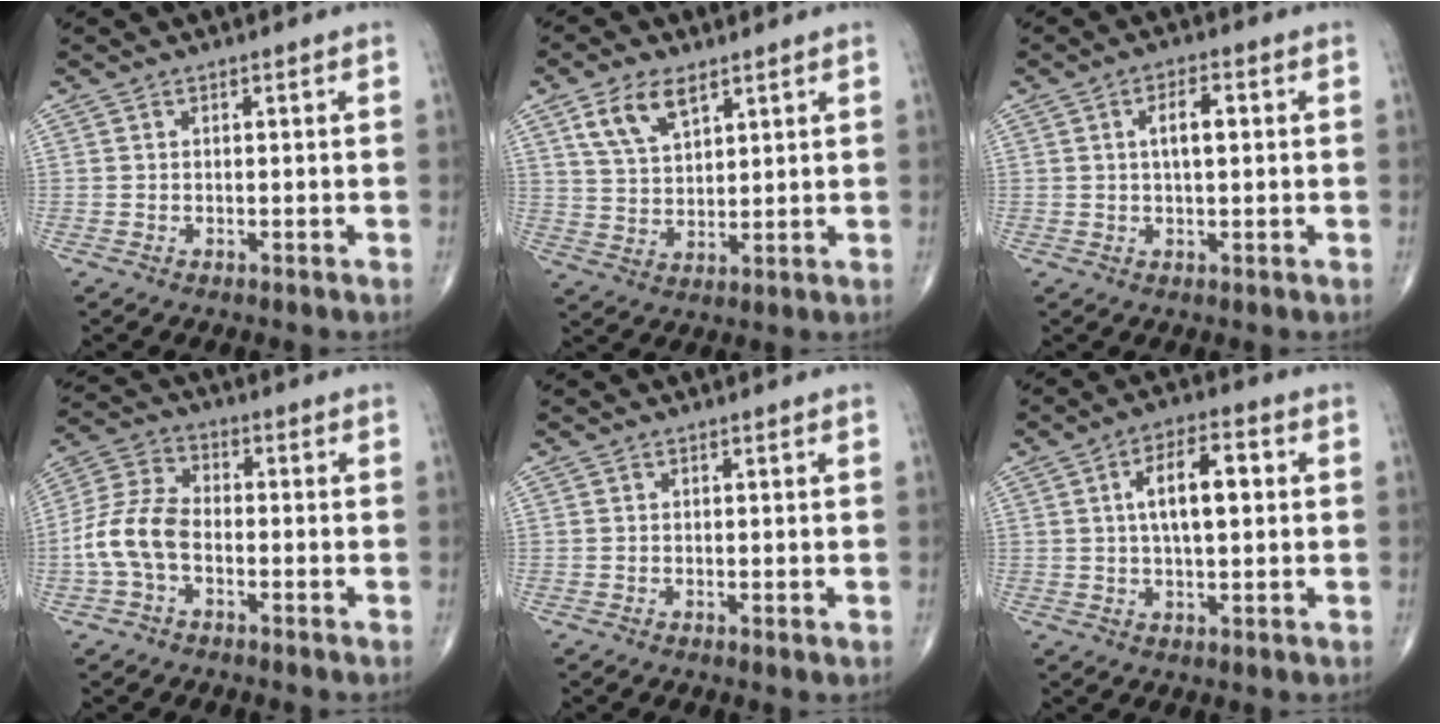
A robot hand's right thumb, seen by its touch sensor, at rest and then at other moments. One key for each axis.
{"total": 8.3, "fx": 4.7, "fy": 4.4, "fz": 5.4, "tx": -0.088, "ty": -0.018, "tz": 0.093}
{"total": 4.6, "fx": 0.8, "fy": 1.9, "fz": 4.1, "tx": -0.064, "ty": 0.006, "tz": 0.012}
{"total": 9.6, "fx": -2.5, "fy": 5.9, "fz": 7.1, "tx": -0.148, "ty": 0.030, "tz": -0.058}
{"total": 0.5, "fx": 0.0, "fy": 0.2, "fz": 0.5, "tx": -0.012, "ty": -0.003, "tz": -0.001}
{"total": 9.6, "fx": 1.5, "fy": 4.2, "fz": 8.5, "tx": -0.128, "ty": 0.014, "tz": 0.020}